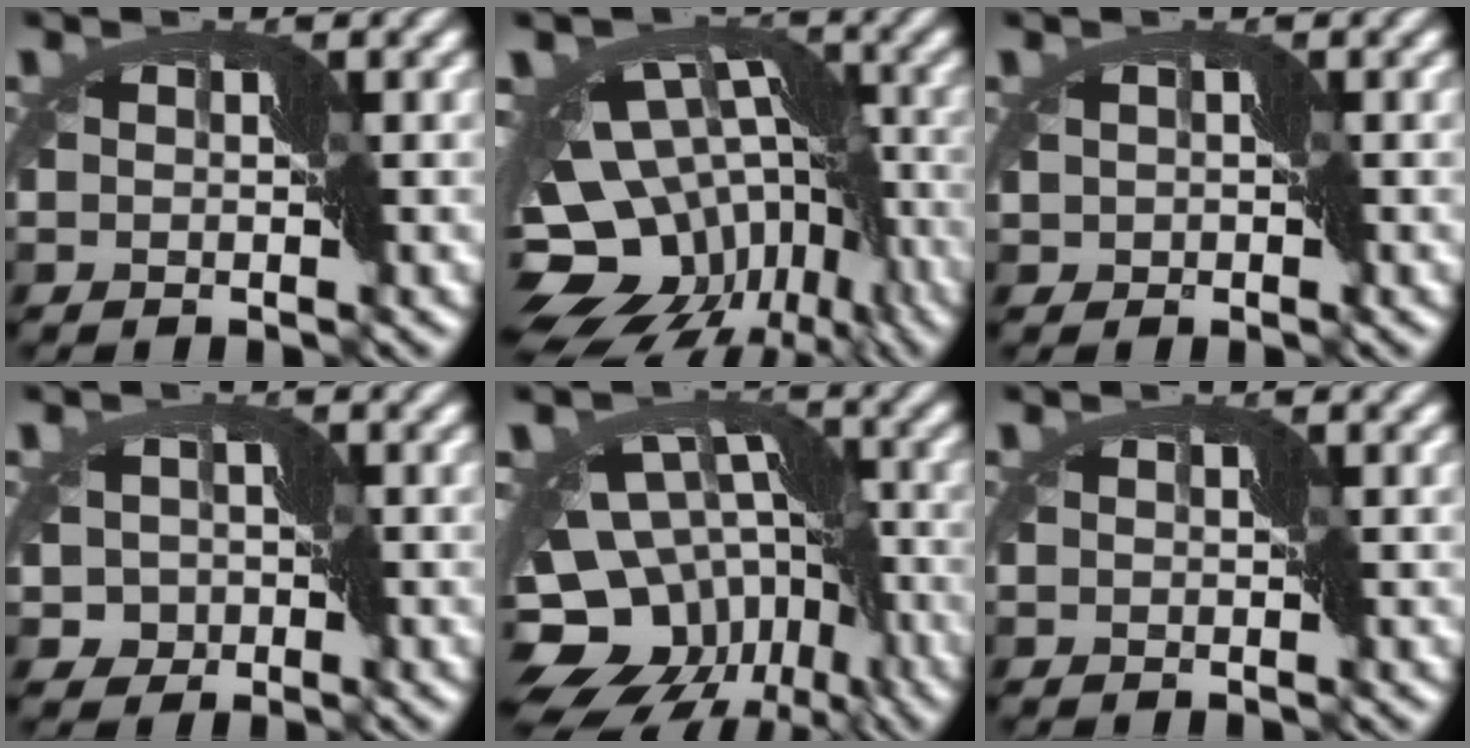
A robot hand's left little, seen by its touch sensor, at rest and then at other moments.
{"total": 15.2, "force": [-4.8, 10.2, 10.1], "torque": [-0.187, -0.001, -0.039]}
{"total": 1.1, "force": [-0.1, 1.1, 0.3], "torque": [-0.004, 0.003, -0.006]}
{"total": 3.2, "force": [-1.5, 2.6, 1.0], "torque": [-0.001, 0.012, -0.032]}
{"total": 13.4, "force": [-4.3, 9.8, 8.1], "torque": [-0.151, 0.002, -0.054]}
{"total": 0.0}